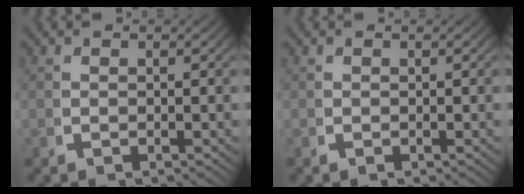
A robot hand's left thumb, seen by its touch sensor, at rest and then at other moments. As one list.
[{"total": 0.0}]